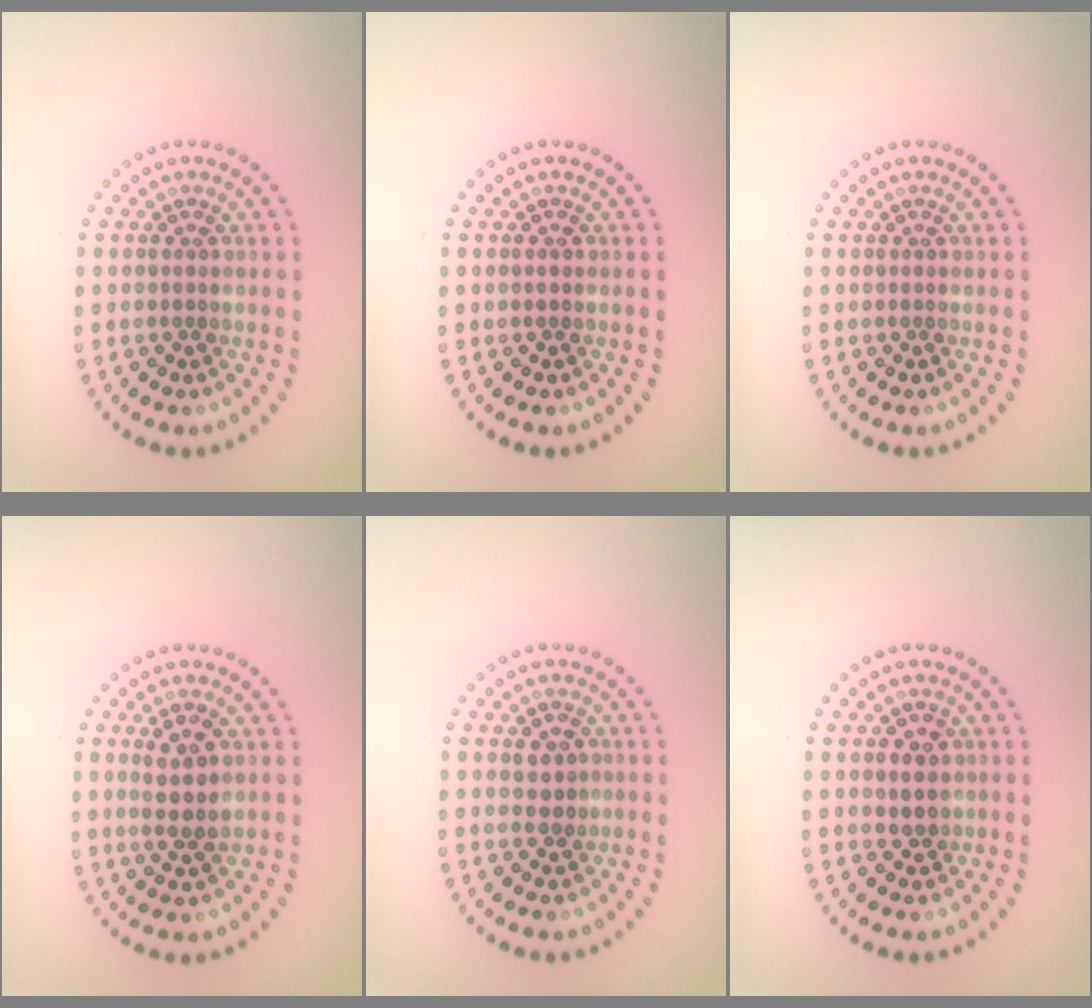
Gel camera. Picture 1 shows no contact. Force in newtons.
{"total": 0.5, "press": 0.5, "slide": 0.1}
{"total": 0.0}
{"total": 2.9, "press": 2.7, "slide": 0.9}
{"total": 2.0, "press": 2.0, "slide": 0.3}
{"total": 1.7, "press": 1.5, "slide": 0.6}